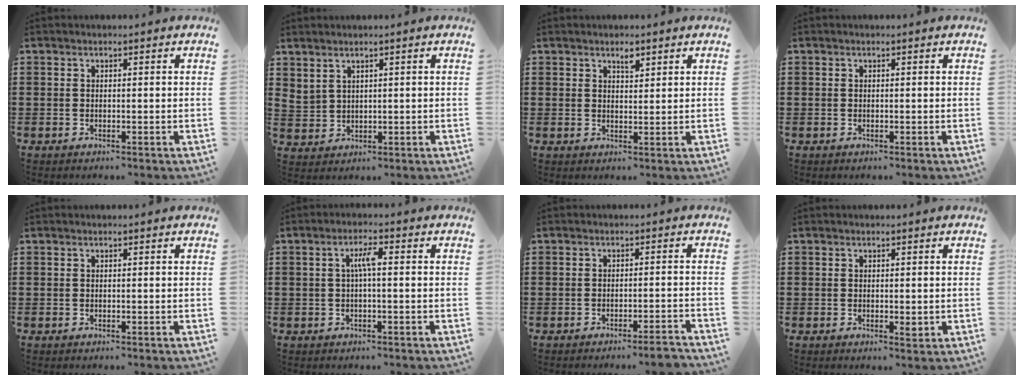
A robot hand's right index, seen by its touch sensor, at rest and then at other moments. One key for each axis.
{"total": 0.8, "fx": 0.6, "fy": 0.4, "fz": 0.3, "tx": -0.007, "ty": 0.003, "tz": 0.011}
{"total": 2.0, "fx": 1.4, "fy": 0.8, "fz": 1.2, "tx": -0.010, "ty": -0.003, "tz": 0.021}
{"total": 0.0}
{"total": 0.0}
{"total": 3.1, "fx": 0.0, "fy": 0.5, "fz": 3.1, "tx": -0.060, "ty": 0.006, "tz": -0.003}
{"total": 2.7, "fx": -2.4, "fy": -0.2, "fz": 1.4, "tx": -0.023, "ty": -0.003, "tz": -0.045}
{"total": 1.2, "fx": -0.1, "fy": 0.5, "fz": 1.1, "tx": -0.019, "ty": -0.001, "tz": -0.002}